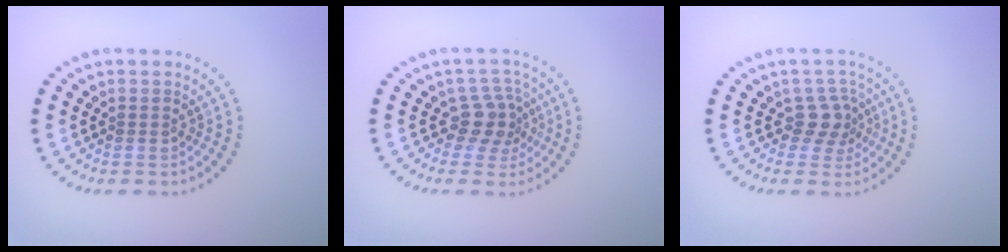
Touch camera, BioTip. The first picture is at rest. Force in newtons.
{"total": 3.0, "press": 2.2, "slide": 2.0}
{"total": 2.4, "press": 1.8, "slide": 1.6}